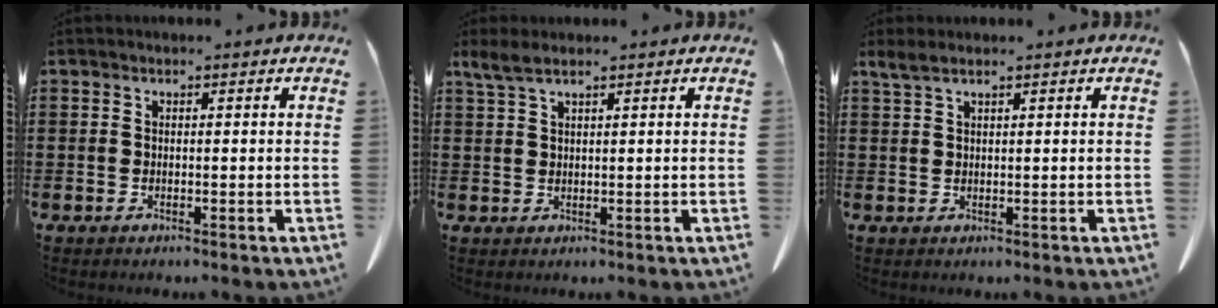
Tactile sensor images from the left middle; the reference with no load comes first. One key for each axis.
{"total": 2.7, "fx": 1.8, "fy": 0.5, "fz": 1.9, "tx": -0.042, "ty": 0.001, "tz": 0.034}
{"total": 2.0, "fx": 1.5, "fy": 0.3, "fz": 1.3, "tx": -0.029, "ty": 0.001, "tz": 0.028}